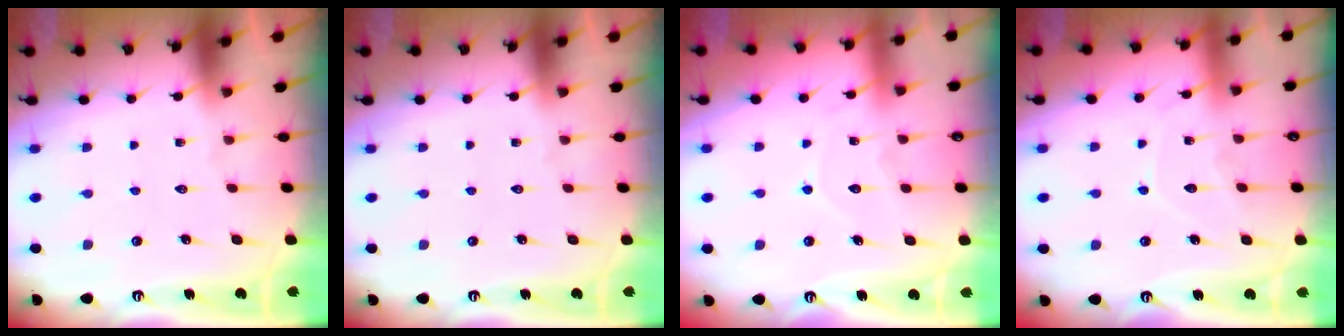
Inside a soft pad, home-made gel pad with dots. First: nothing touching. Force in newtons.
{"total": 0.0}
{"total": 7.9, "press": 7.8, "slide": 0.8}
{"total": 7.5, "press": 7.4, "slide": 0.7}